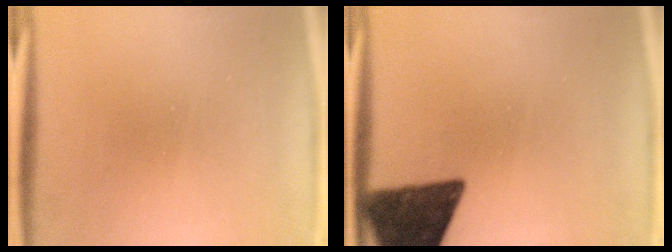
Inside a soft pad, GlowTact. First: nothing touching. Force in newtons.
{"total": 13.7}